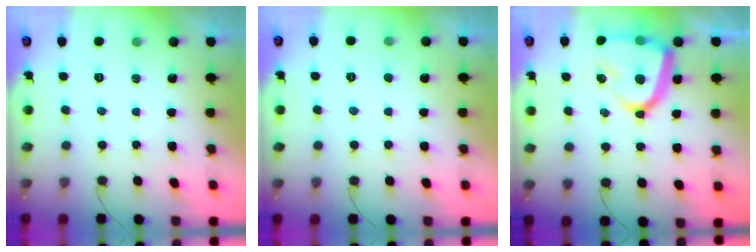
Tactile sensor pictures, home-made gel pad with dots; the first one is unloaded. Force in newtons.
{"total": 2.0, "press": 2.0, "slide": 0.2}
{"total": 16.9, "press": 16.9, "slide": 1.4}